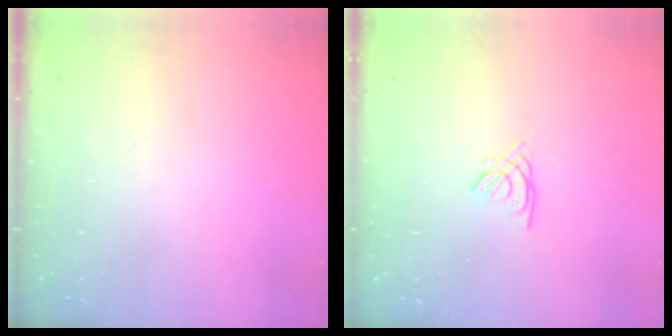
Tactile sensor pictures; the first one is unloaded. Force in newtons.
{"total": 1.7, "press": 1.7, "slide": 0.4}